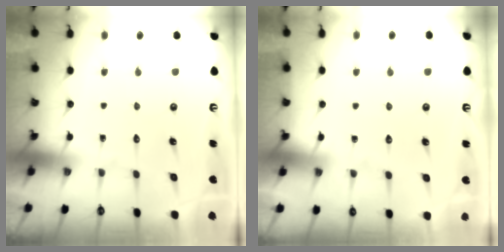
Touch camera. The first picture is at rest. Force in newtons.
{"total": 2.8, "press": 2.7, "slide": 0.5}